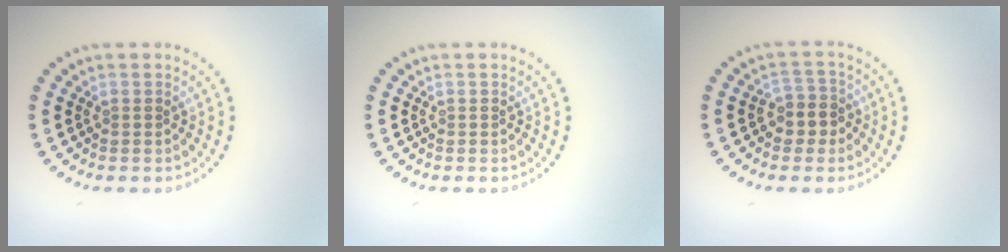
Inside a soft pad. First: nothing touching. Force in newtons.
{"total": 0.0}
{"total": 2.3, "press": 2.1, "slide": 1.1}